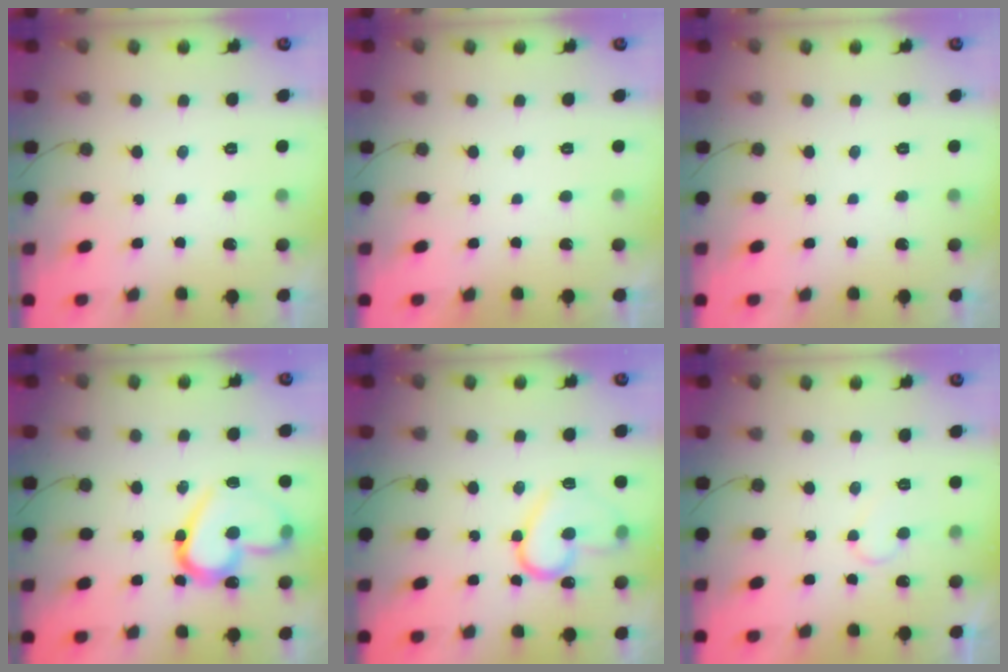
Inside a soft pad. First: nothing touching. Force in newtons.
{"total": 1.7, "press": 1.7, "slide": 0.1}
{"total": 0.0}
{"total": 18.2, "press": 18.0, "slide": 2.5}
{"total": 14.8, "press": 14.8, "slide": 0.7}
{"total": 5.6, "press": 5.6, "slide": 0.5}